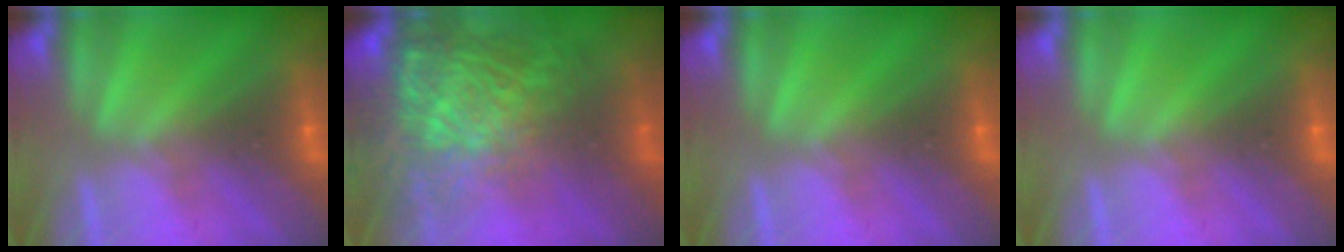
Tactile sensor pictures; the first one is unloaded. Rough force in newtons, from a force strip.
{"total": 7.7}
{"total": 0.0}
{"total": 0.0}